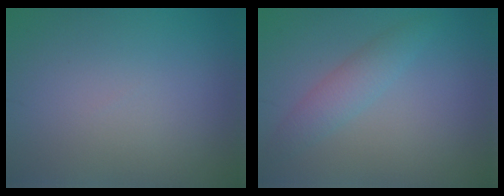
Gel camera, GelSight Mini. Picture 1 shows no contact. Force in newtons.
{"total": 2.4, "press": 2.4, "slide": 0.1}